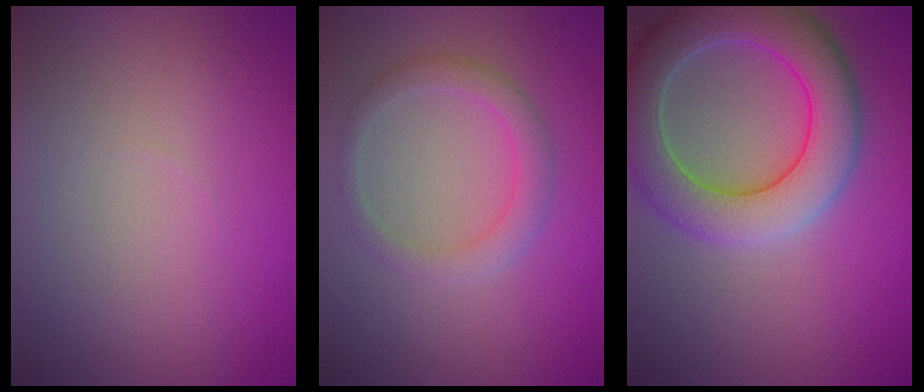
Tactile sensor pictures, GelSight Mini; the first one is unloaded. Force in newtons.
{"total": 2.4, "press": 2.4, "slide": 0.2}
{"total": 7.8, "press": 7.8, "slide": 0.5}